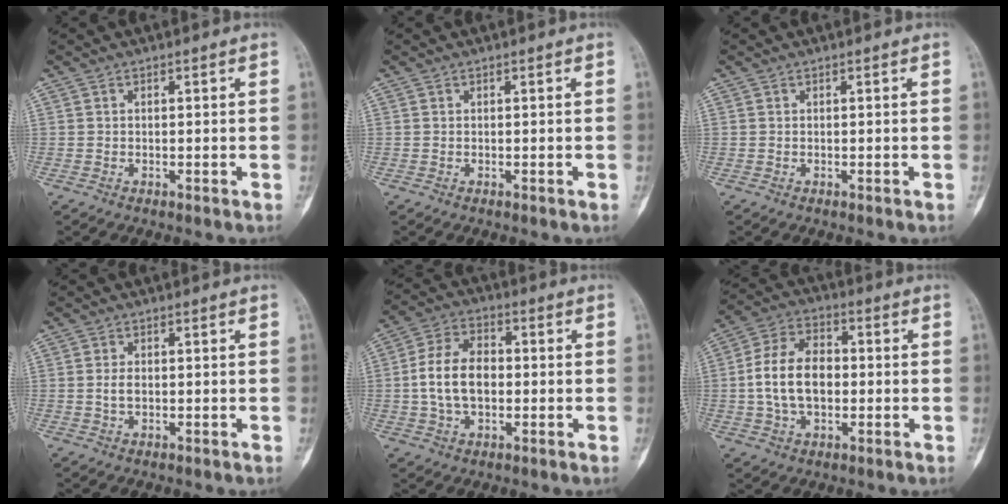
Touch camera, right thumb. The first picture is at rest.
{"total": 0.0}
{"total": 0.0}
{"total": 2.2, "force": [0.0, 1.3, 1.8], "torque": [-0.035, 0.000, 0.000]}
{"total": 11.1, "force": [-0.5, 7.2, 8.5], "torque": [-0.154, 0.021, -0.013]}
{"total": 12.6, "force": [-0.5, 8.1, 9.6], "torque": [-0.172, 0.023, -0.013]}